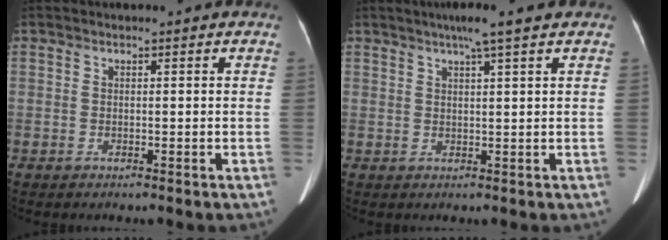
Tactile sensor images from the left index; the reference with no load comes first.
{"total": 4.2, "force": [2.9, -0.6, 3.0], "torque": [-0.051, 0.010, 0.050]}